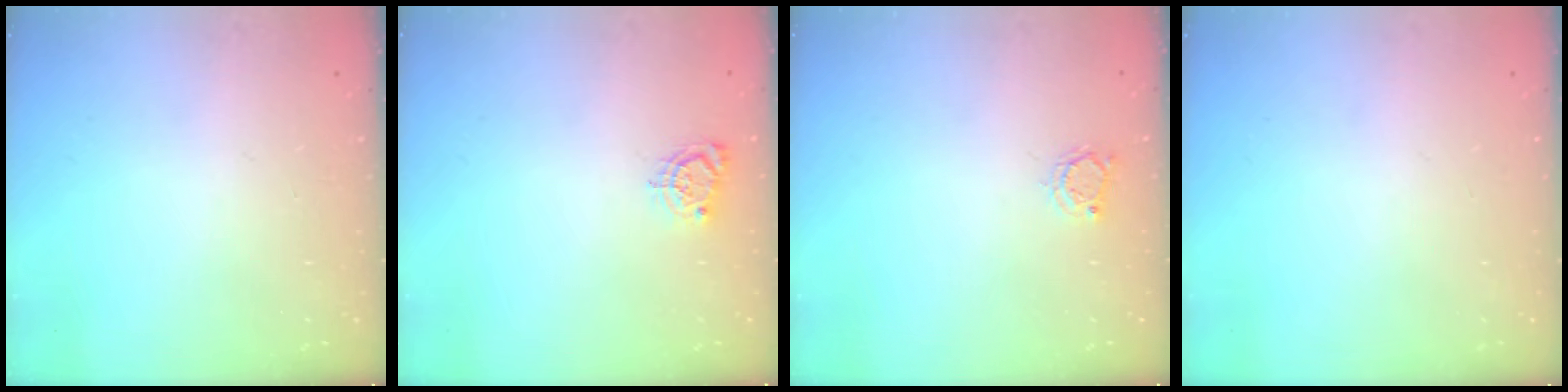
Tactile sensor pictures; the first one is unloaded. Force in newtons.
{"total": 5.6, "press": 5.5, "slide": 0.5}
{"total": 2.9, "press": 2.8, "slide": 0.4}
{"total": 0.0}